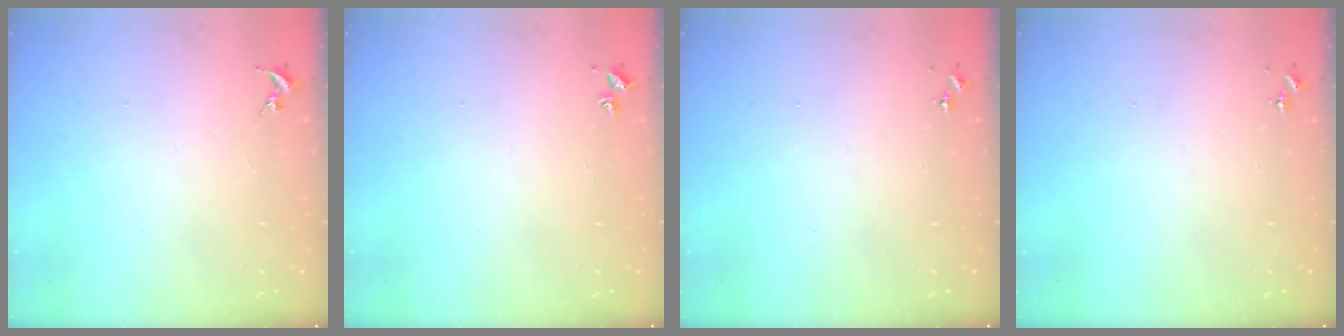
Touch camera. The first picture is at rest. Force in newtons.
{"total": 1.9, "press": 1.9, "slide": 0.2}
{"total": 0.0}
{"total": 0.0}